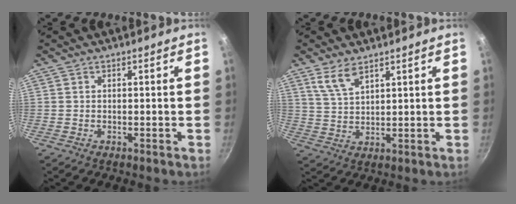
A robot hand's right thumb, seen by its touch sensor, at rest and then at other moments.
{"total": 5.5, "force": [3.7, 2.1, 3.5], "torque": [-0.065, -0.018, 0.081]}